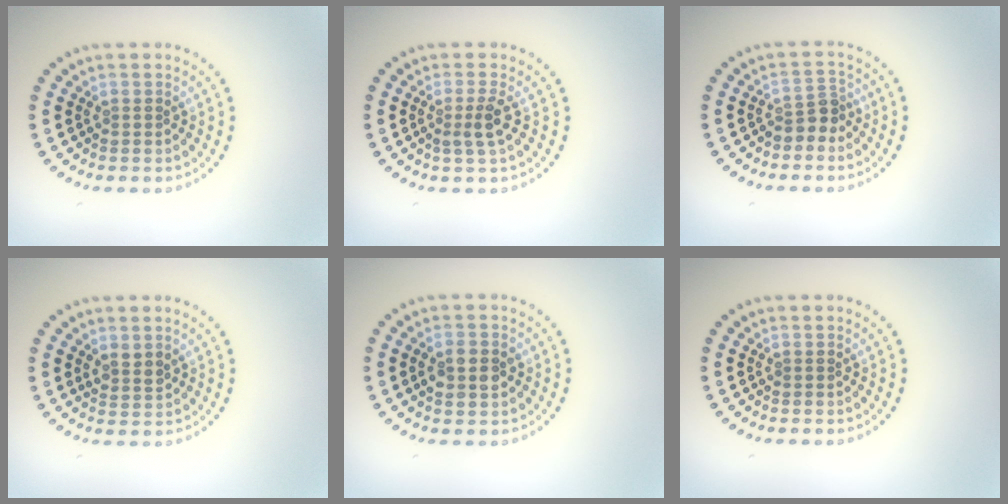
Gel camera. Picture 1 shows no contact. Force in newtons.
{"total": 2.0, "press": 1.6, "slide": 1.3}
{"total": 2.2, "press": 1.7, "slide": 1.4}
{"total": 1.4, "press": 1.1, "slide": 0.8}
{"total": 2.9, "press": 2.9, "slide": 0.1}
{"total": 0.0}